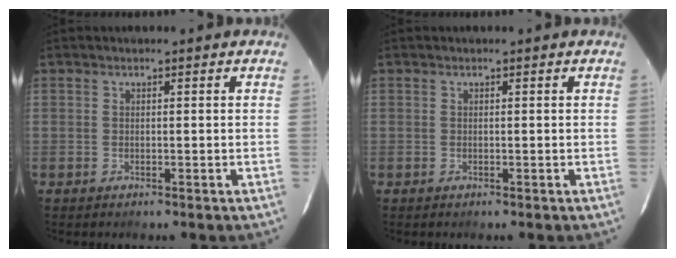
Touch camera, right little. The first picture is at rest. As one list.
[{"total": 0.0}]